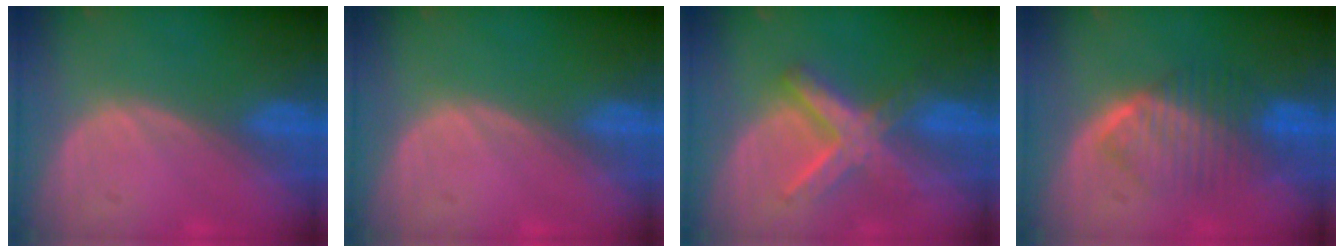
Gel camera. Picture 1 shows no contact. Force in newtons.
{"total": 0.0}
{"total": 7.2, "press": 7.2, "slide": 0.4}
{"total": 6.4, "press": 6.3, "slide": 1.0}